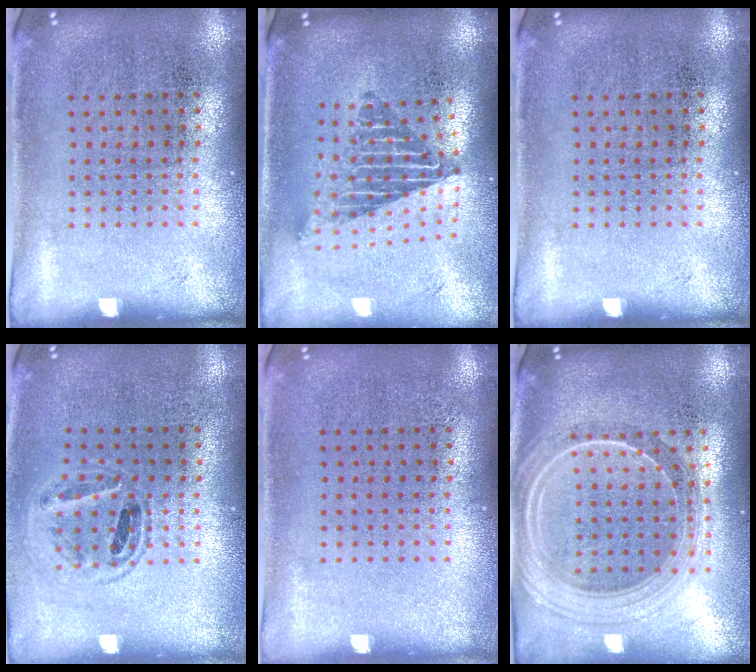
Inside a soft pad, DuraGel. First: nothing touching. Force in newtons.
{"total": 2.1, "press": 1.5, "slide": 1.4}
{"total": 0.0}
{"total": 1.0, "press": 1.0, "slide": 0.3}
{"total": 0.0}
{"total": 2.4, "press": 2.0, "slide": 1.2}